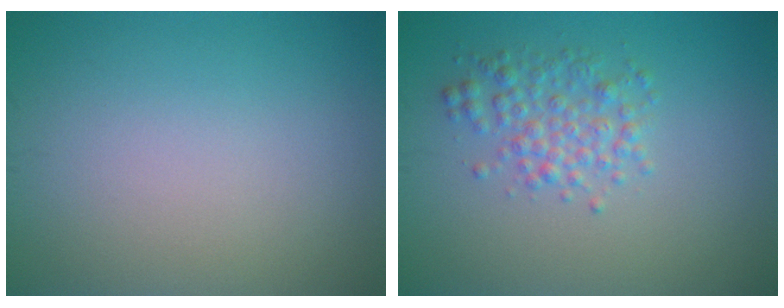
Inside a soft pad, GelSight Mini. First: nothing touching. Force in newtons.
{"total": 2.9, "press": 2.9, "slide": 0.0}